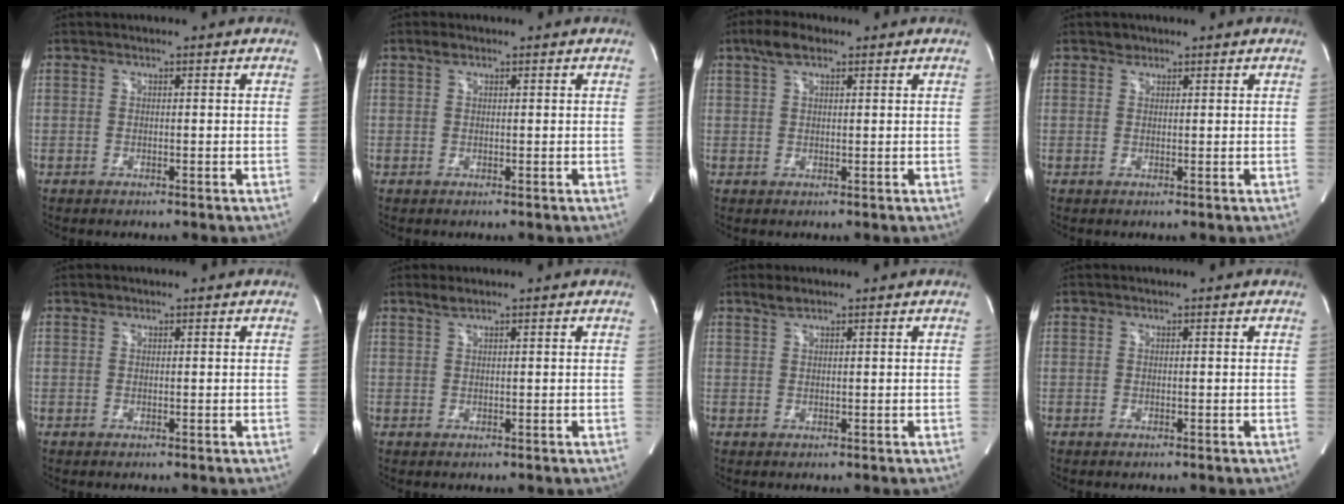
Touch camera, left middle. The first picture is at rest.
{"total": 1.1, "force": [0.8, 0.5, 0.6], "torque": [-0.014, 0.010, 0.015]}
{"total": 4.0, "force": [2.5, 1.6, 2.7], "torque": [-0.060, 0.017, 0.049]}
{"total": 1.1, "force": [0.8, 0.8, 0.0], "torque": [0.004, 0.002, 0.010]}
{"total": 0.5, "force": [0.4, 0.3, 0.0], "torque": [-0.003, 0.002, 0.006]}
{"total": 1.3, "force": [1.1, 0.0, 0.7], "torque": [-0.018, 0.006, 0.026]}
{"total": 1.5, "force": [1.3, 0.3, 0.7], "torque": [-0.019, 0.006, 0.029]}
{"total": 0.0}